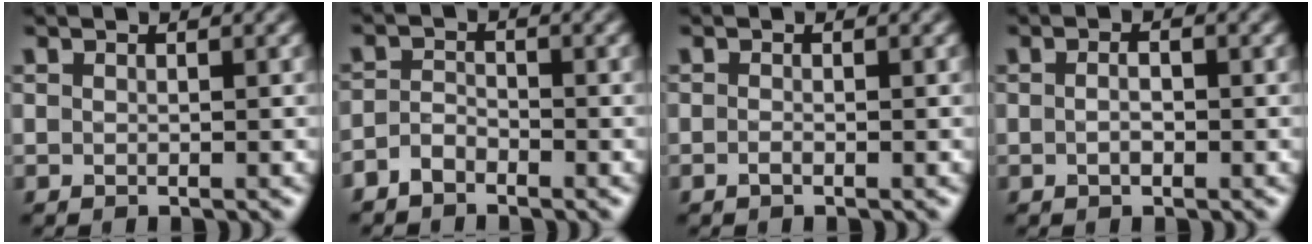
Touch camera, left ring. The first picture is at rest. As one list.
[{"total": 1.8, "force": [-1.4, 0.9, 0.7], "torque": [-0.015, 0.005, -0.032]}, {"total": 0.6, "force": [-0.4, 0.1, 0.4], "torque": [-0.010, -0.002, -0.007]}, {"total": 1.4, "force": [-0.3, 0.6, 1.2], "torque": [-0.019, -0.003, -0.005]}]